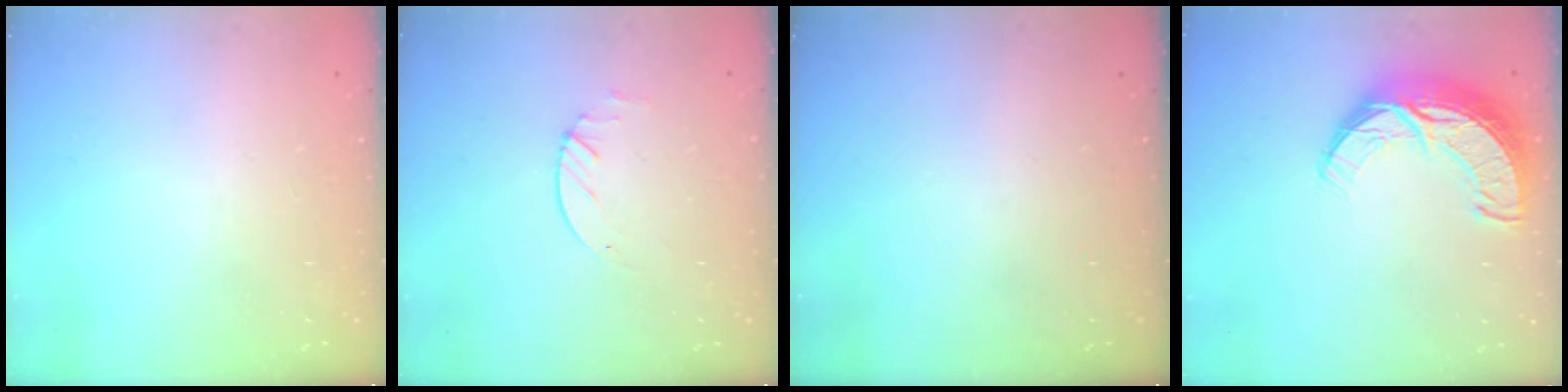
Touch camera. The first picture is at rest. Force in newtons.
{"total": 2.0, "press": 2.0, "slide": 0.2}
{"total": 0.0}
{"total": 12.5, "press": 12.4, "slide": 0.8}